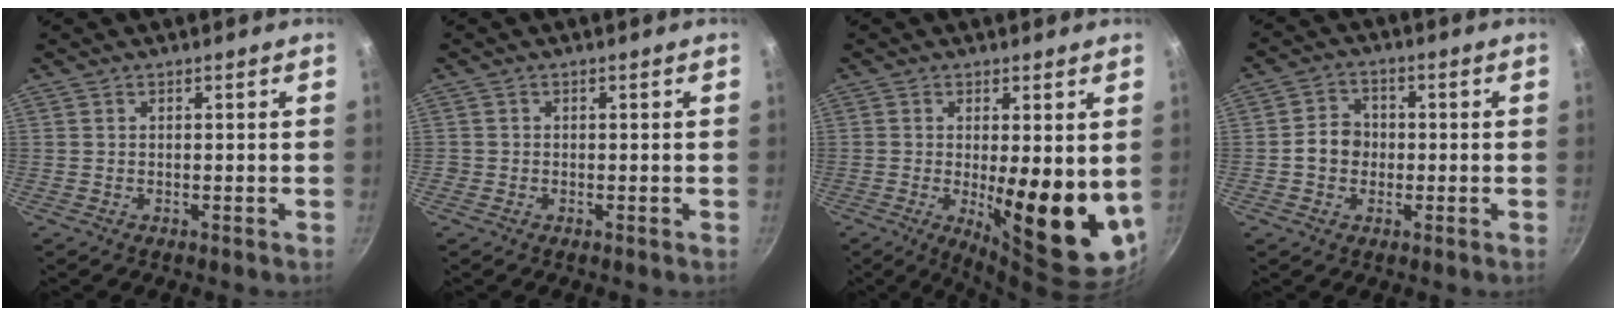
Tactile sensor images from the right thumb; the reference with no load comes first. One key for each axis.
{"total": 0.8, "fx": -0.3, "fy": 0.8, "fz": 0.1, "tx": 0.000, "ty": 0.002, "tz": -0.007}
{"total": 14.9, "fx": -0.7, "fy": 4.4, "fz": 14.2, "tx": -0.179, "ty": -0.029, "tz": 0.001}
{"total": 5.4, "fx": -0.6, "fy": 4.7, "fz": 2.6, "tx": -0.016, "ty": 0.017, "tz": -0.018}